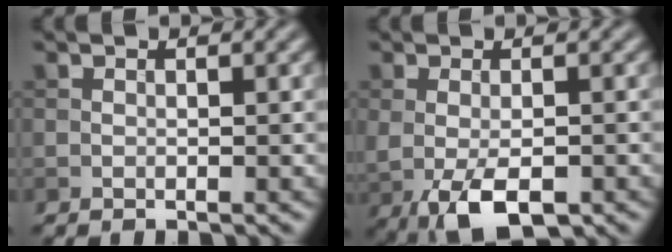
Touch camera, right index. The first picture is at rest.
{"total": 5.2, "force": [-1.7, 2.5, 4.3], "torque": [-0.083, -0.016, -0.021]}